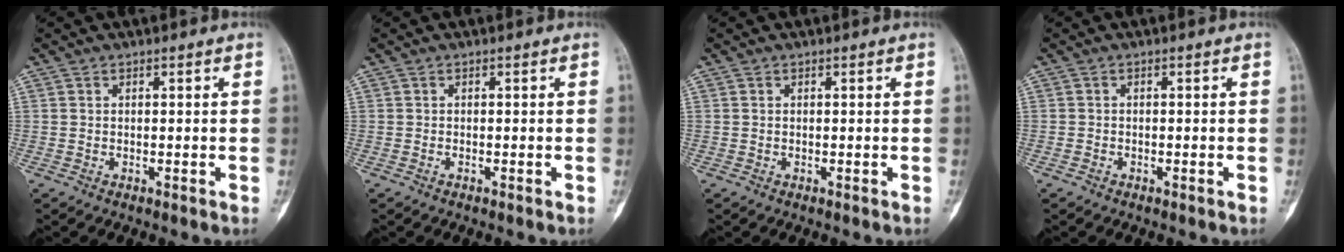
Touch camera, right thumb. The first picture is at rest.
{"total": 0.0}
{"total": 0.0}
{"total": 0.7, "force": [-0.5, 0.5, 0.0], "torque": [0.000, 0.003, -0.014]}